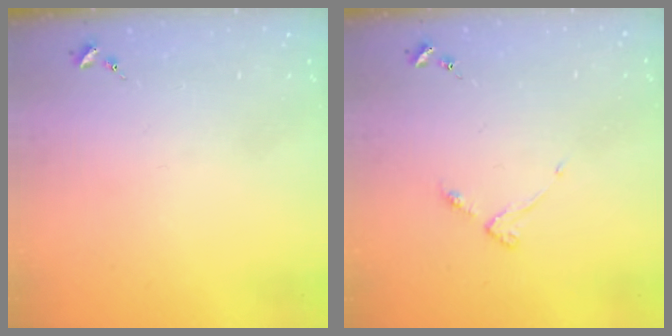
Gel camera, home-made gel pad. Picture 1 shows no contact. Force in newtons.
{"total": 4.0, "press": 3.9, "slide": 0.5}